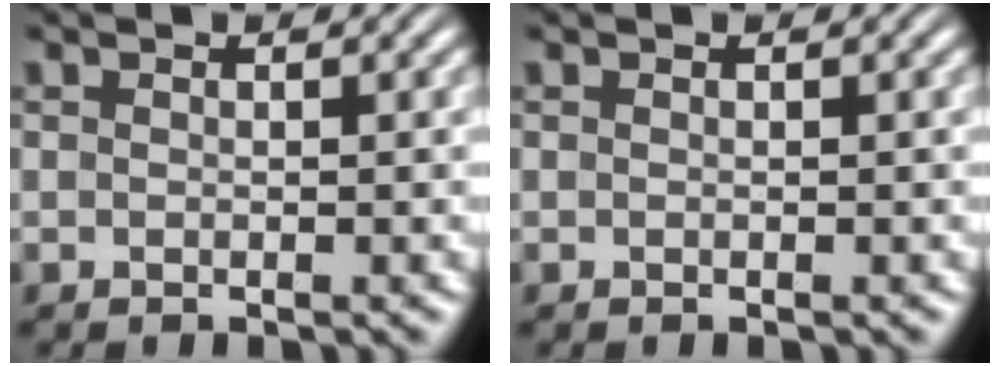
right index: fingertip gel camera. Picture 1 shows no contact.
{"total": 0.0}